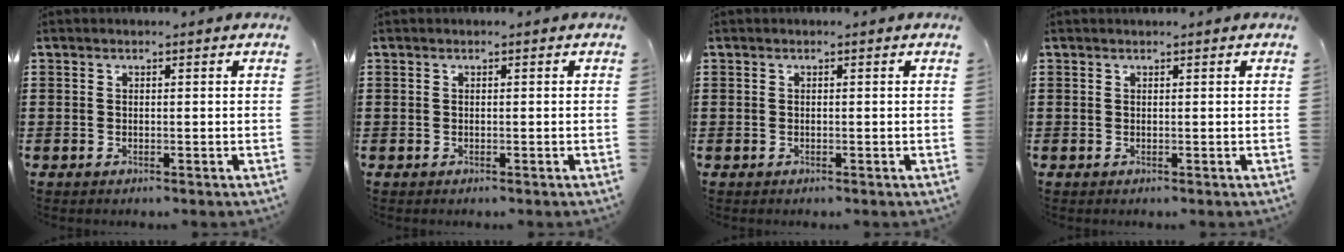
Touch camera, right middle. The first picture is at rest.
{"total": 0.0}
{"total": 0.0}
{"total": 0.0}